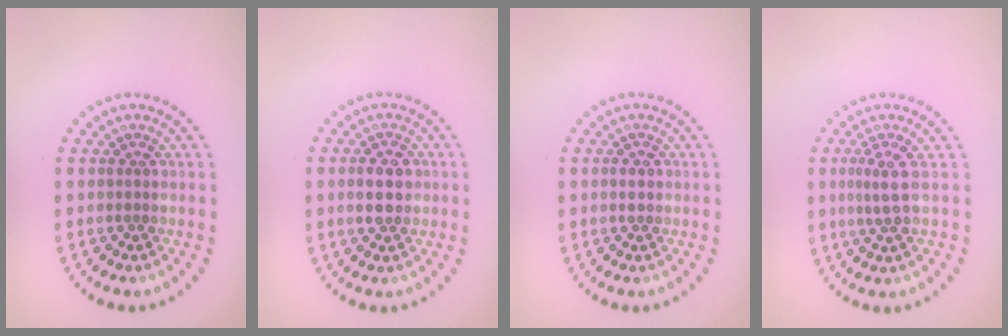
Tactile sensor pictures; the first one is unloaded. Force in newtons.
{"total": 2.8, "press": 2.8, "slide": 0.1}
{"total": 1.0, "press": 1.0, "slide": 0.1}
{"total": 2.0, "press": 1.4, "slide": 1.4}